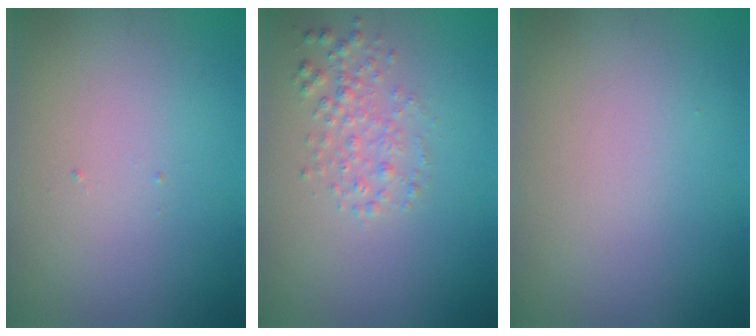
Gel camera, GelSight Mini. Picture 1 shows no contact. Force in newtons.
{"total": 2.1, "press": 2.1, "slide": 0.0}
{"total": 0.0}